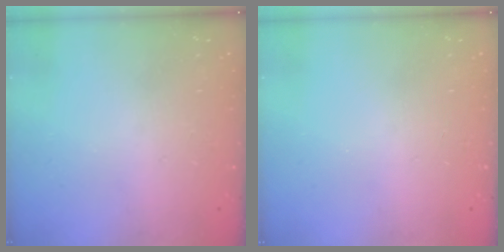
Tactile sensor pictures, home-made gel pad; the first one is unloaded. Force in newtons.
{"total": 0.0}